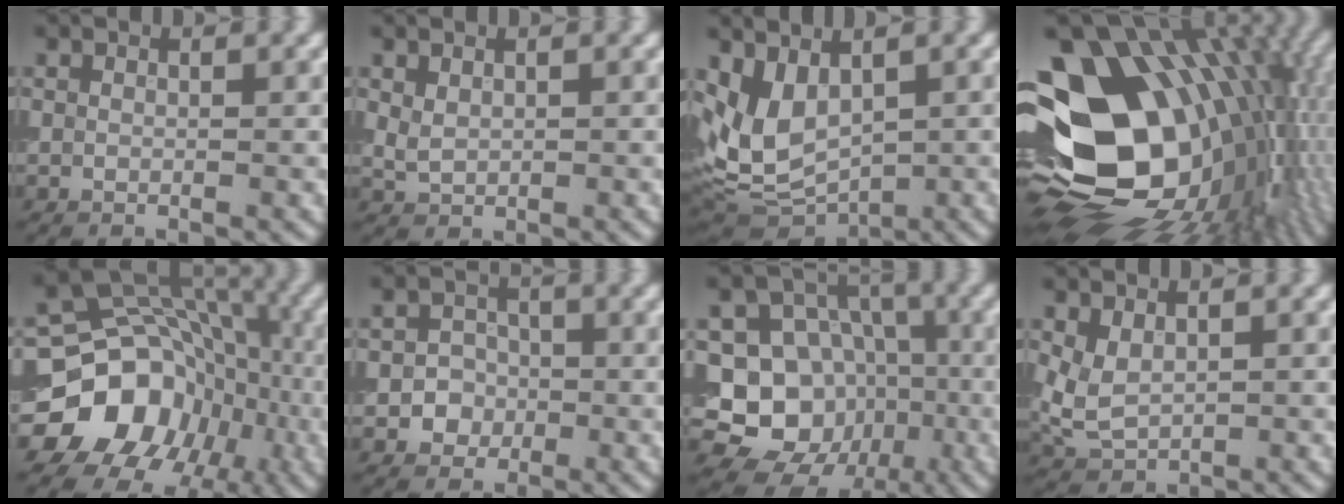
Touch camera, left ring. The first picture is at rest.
{"total": 1.3, "force": [0.5, 0.9, 0.8], "torque": [-0.018, -0.001, 0.015]}
{"total": 5.8, "force": [1.5, 3.7, 4.2], "torque": [-0.090, -0.015, 0.032]}
{"total": 21.2, "force": [-0.2, 14.8, 15.2], "torque": [-0.277, -0.006, -0.002]}
{"total": 16.0, "force": [-5.1, 13.5, 7.0], "torque": [-0.116, -0.012, -0.113]}
{"total": 2.5, "force": [-0.7, 2.3, 0.7], "torque": [0.013, -0.001, -0.023]}
{"total": 14.3, "force": [-4.2, 12.7, 5.1], "torque": [-0.089, -0.009, -0.084]}
{"total": 3.1, "force": [0.5, 2.1, 2.2], "torque": [-0.052, -0.002, 0.018]}